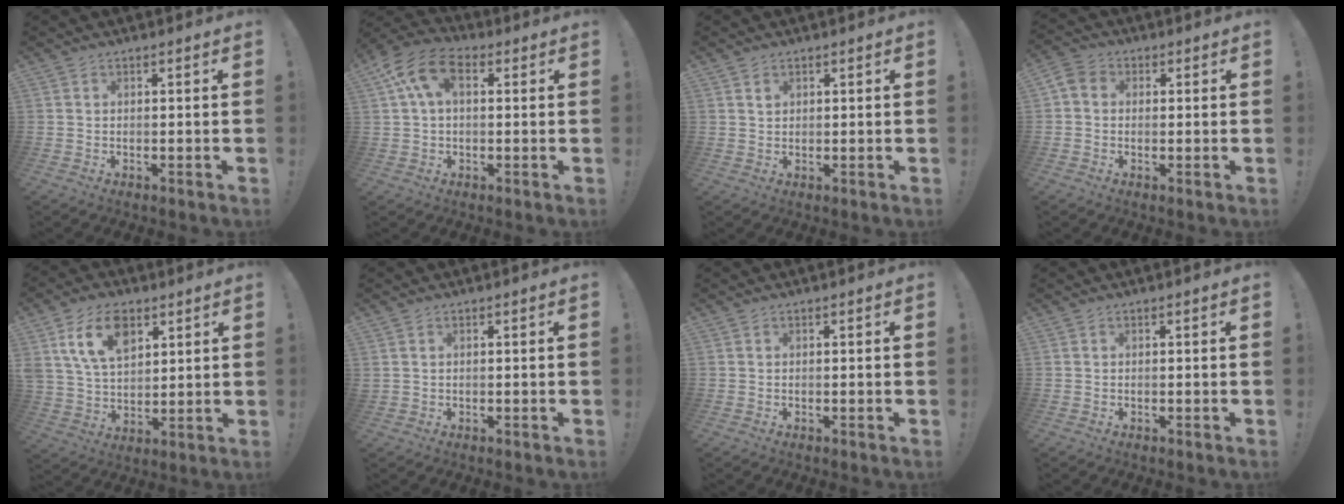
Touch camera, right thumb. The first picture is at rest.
{"total": 11.5, "force": [3.5, 7.1, 8.3], "torque": [-0.166, 0.004, 0.067]}
{"total": 1.4, "force": [0.9, 1.0, 0.4], "torque": [0.003, -0.003, 0.014]}
{"total": 4.0, "force": [0.0, 3.3, 2.4], "torque": [-0.052, 0.008, 0.001]}
{"total": 14.3, "force": [7.1, 8.9, 8.6], "torque": [-0.157, -0.018, 0.132]}
{"total": 0.6, "force": [0.2, 0.4, 0.4], "torque": [-0.014, 0.003, 0.005]}
{"total": 0.0}
{"total": 0.0}